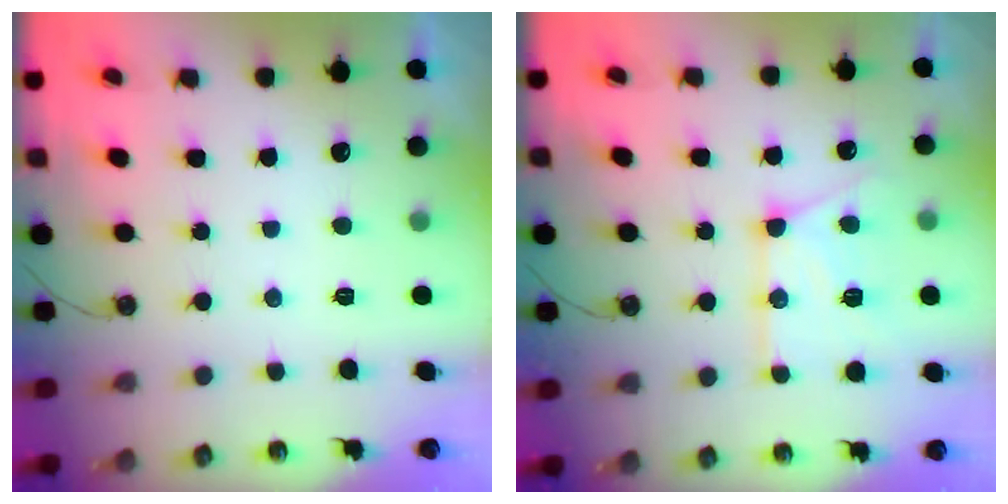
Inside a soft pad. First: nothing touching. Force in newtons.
{"total": 15.0, "press": 14.9, "slide": 1.7}